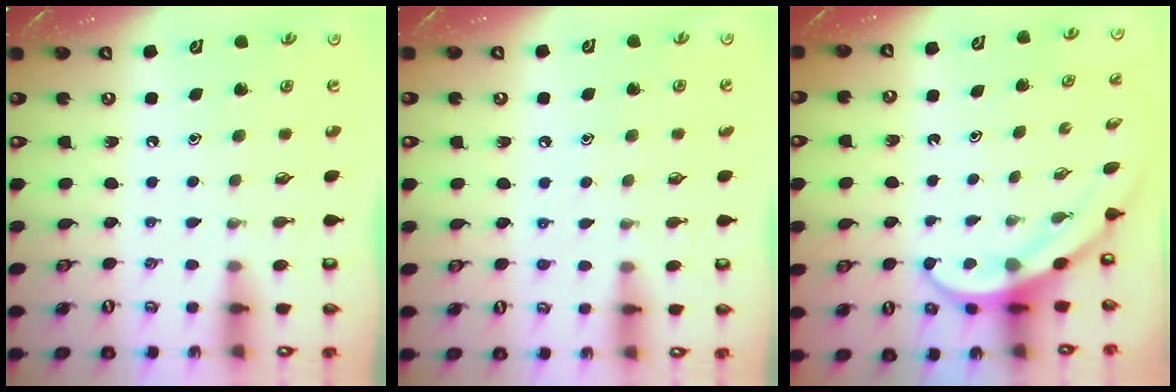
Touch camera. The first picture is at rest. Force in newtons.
{"total": 4.8, "press": 4.8, "slide": 0.6}
{"total": 3.6, "press": 3.6, "slide": 0.2}